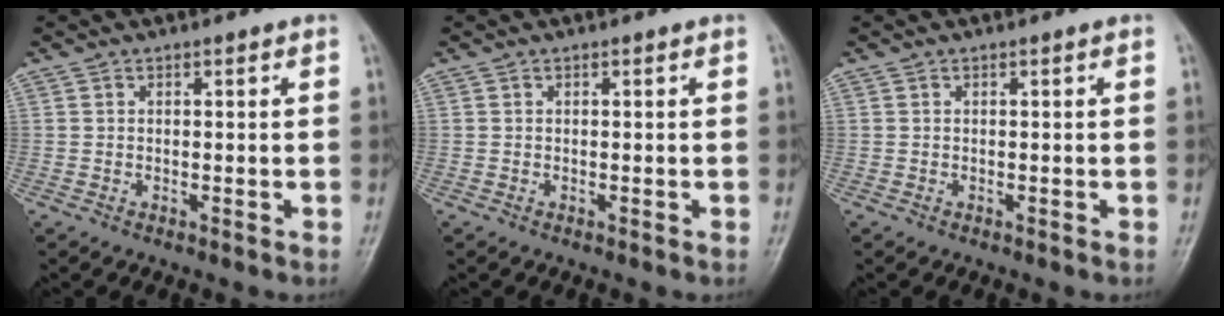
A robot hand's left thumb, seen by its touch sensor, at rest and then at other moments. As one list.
[{"total": 0.0}, {"total": 0.0}]